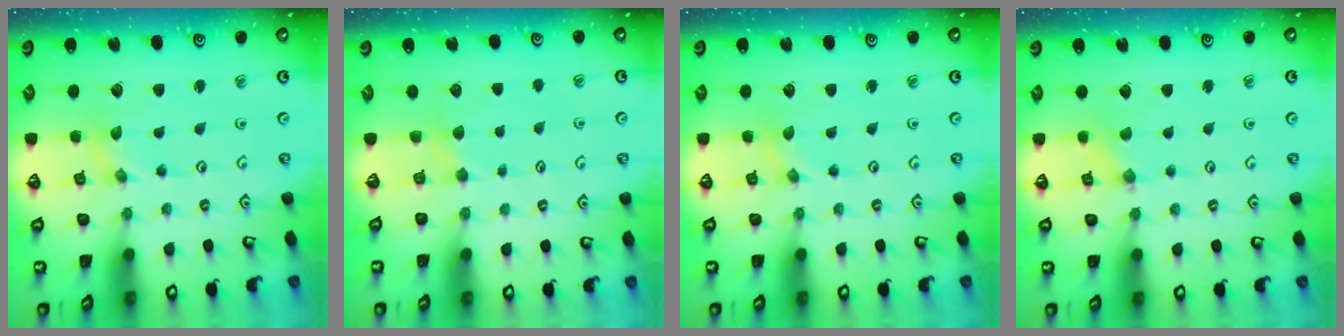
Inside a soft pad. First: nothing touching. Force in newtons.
{"total": 3.0, "press": 2.9, "slide": 0.3}
{"total": 0.0}
{"total": 0.0}